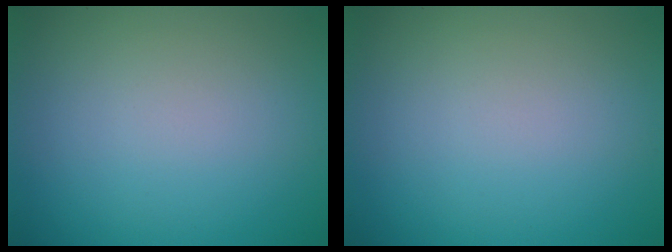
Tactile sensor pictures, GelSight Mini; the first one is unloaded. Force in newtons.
{"total": 0.0}